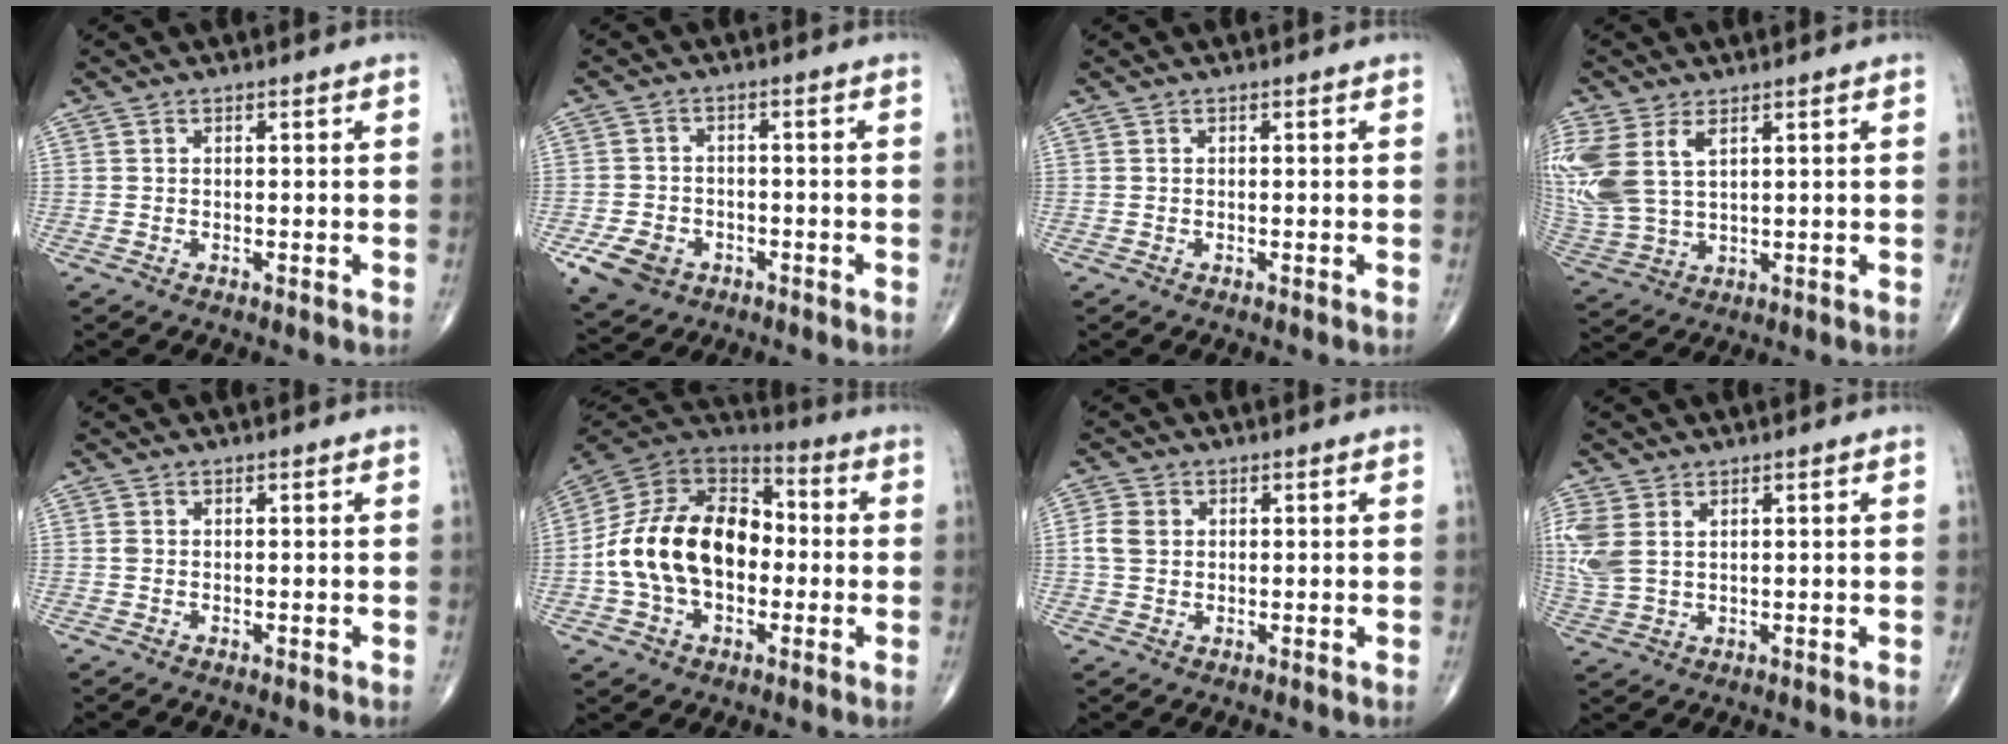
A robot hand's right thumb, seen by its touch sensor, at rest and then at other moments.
{"total": 7.3, "force": [-3.5, 5.5, 3.3], "torque": [-0.055, 0.016, -0.053]}
{"total": 0.0}
{"total": 14.4, "force": [5.2, 8.6, 10.3], "torque": [-0.265, -0.006, 0.116]}
{"total": 0.6, "force": [0.0, 0.5, 0.4], "torque": [-0.007, 0.000, 0.000]}
{"total": 20.6, "force": [-1.9, 14.0, 15.0], "torque": [-0.242, 0.039, -0.038]}
{"total": 3.7, "force": [0.5, 3.0, 2.2], "torque": [-0.040, 0.005, 0.007]}
{"total": 7.4, "force": [2.3, 4.7, 5.2], "torque": [-0.141, 0.003, 0.058]}